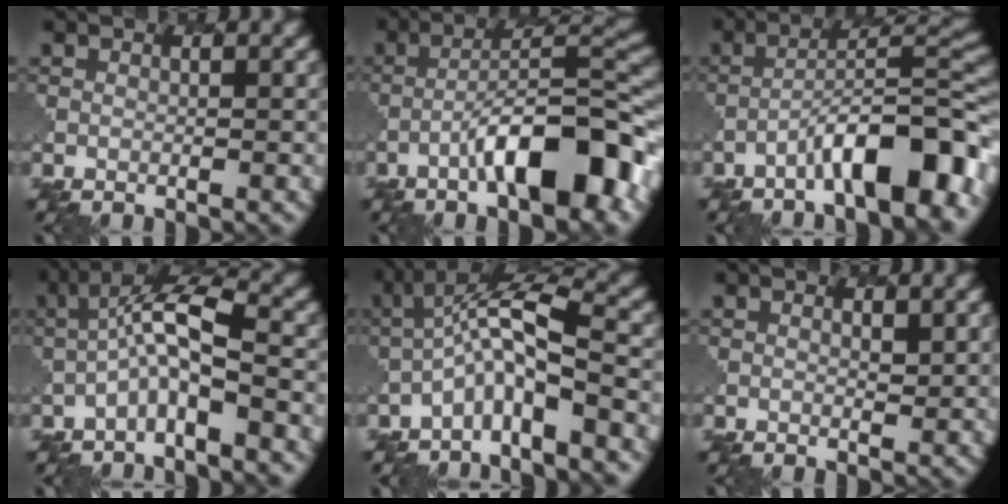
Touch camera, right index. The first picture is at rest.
{"total": 8.9, "force": [-4.5, 2.0, 7.4], "torque": [-0.115, 0.025, -0.067]}
{"total": 8.7, "force": [-5.0, 1.8, 6.8], "torque": [-0.102, 0.023, -0.075]}
{"total": 4.6, "force": [-1.2, 1.1, 4.3], "torque": [-0.082, 0.020, -0.028]}
{"total": 5.3, "force": [-2.5, 1.0, 4.6], "torque": [-0.086, 0.017, -0.052]}
{"total": 0.9, "force": [0.8, 0.2, 0.4], "torque": [-0.008, -0.005, 0.017]}